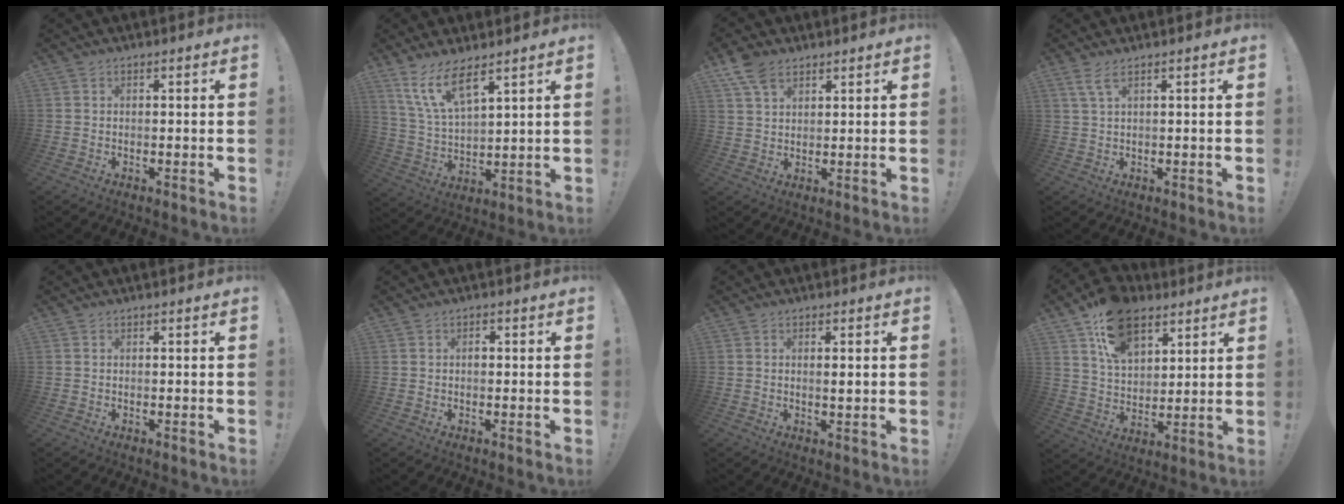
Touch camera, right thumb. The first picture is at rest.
{"total": 11.0, "force": [7.9, 3.1, 7.1], "torque": [-0.154, -0.034, 0.148]}
{"total": 7.1, "force": [4.9, 3.8, 3.5], "torque": [-0.067, -0.018, 0.094]}
{"total": 3.5, "force": [1.8, 0.7, 2.9], "torque": [-0.062, 0.001, 0.034]}
{"total": 0.0}
{"total": 1.2, "force": [-0.2, 0.9, 0.8], "torque": [-0.013, 0.003, -0.005]}
{"total": 1.7, "force": [0.3, 0.0, 1.7], "torque": [-0.019, -0.009, 0.001]}
{"total": 16.6, "force": [10.0, 10.3, 8.5], "torque": [-0.143, -0.047, 0.184]}